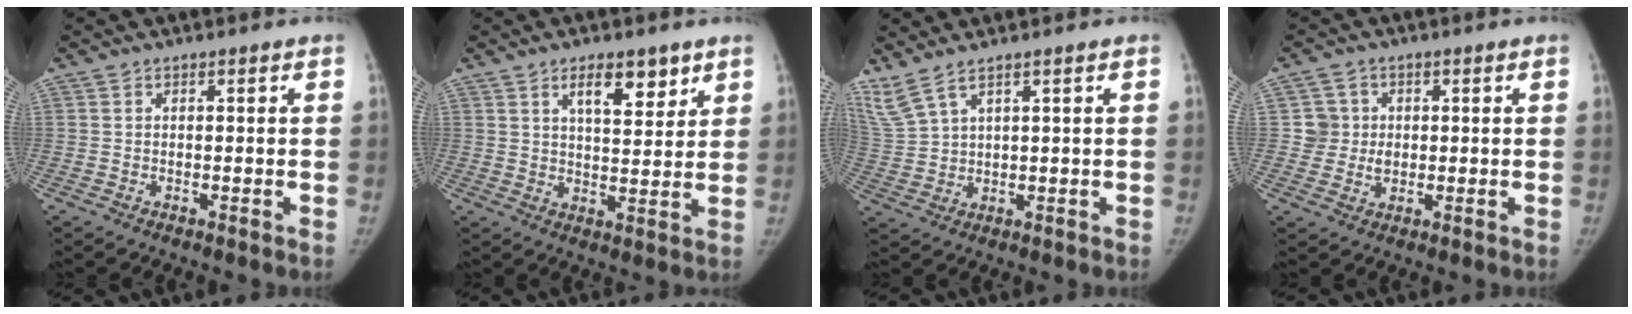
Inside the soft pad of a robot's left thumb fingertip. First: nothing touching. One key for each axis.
{"total": 8.1, "fx": 4.9, "fy": 3.2, "fz": 5.6, "tx": -0.062, "ty": -0.031, "tz": 0.077}
{"total": 6.5, "fx": 5.0, "fy": 1.4, "fz": 3.8, "tx": -0.102, "ty": -0.016, "tz": 0.121}
{"total": 4.8, "fx": 0.8, "fy": 4.7, "fz": 0.6, "tx": 0.023, "ty": 0.003, "tz": 0.011}